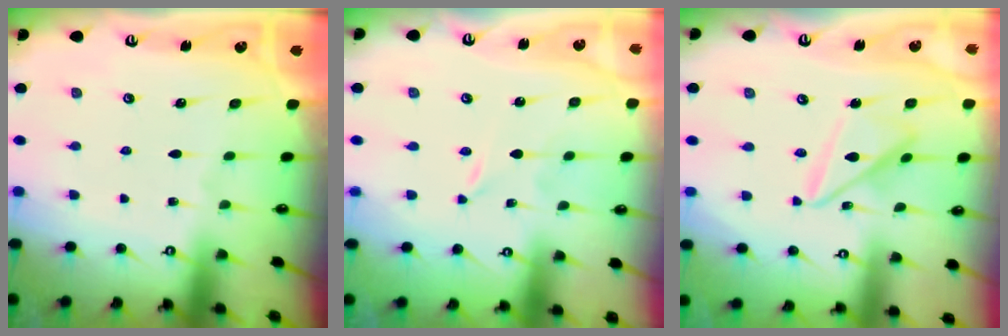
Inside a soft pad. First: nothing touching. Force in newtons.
{"total": 0.0}
{"total": 12.6, "press": 12.6, "slide": 1.1}